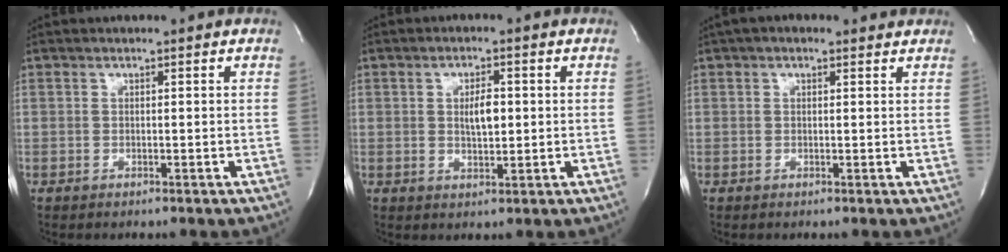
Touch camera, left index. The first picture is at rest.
{"total": 3.8, "force": [0.3, 1.4, 3.5], "torque": [-0.063, -0.002, 0.007]}
{"total": 3.3, "force": [2.2, 1.7, 1.8], "torque": [-0.023, 0.028, 0.030]}